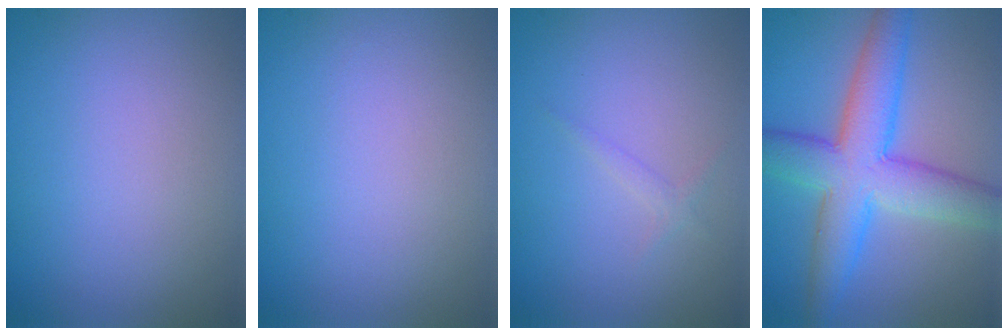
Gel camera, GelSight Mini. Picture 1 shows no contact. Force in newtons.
{"total": 0.0}
{"total": 0.8, "press": 0.8, "slide": 0.1}
{"total": 7.9, "press": 7.9, "slide": 0.4}